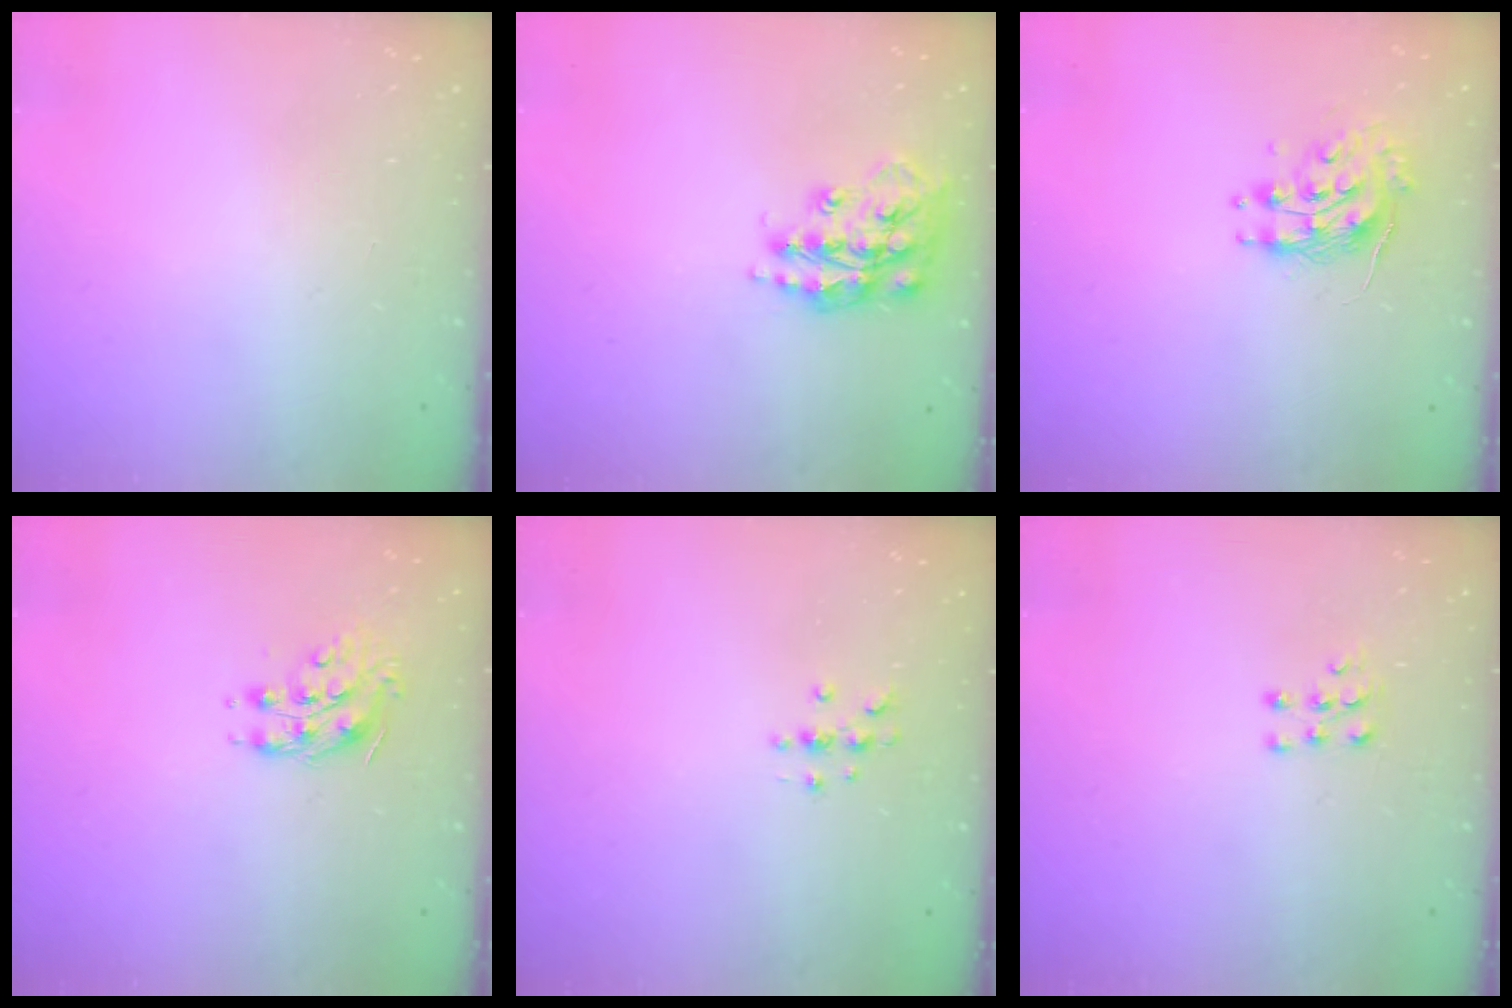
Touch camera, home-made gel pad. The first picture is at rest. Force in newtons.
{"total": 16.0, "press": 16.0, "slide": 1.2}
{"total": 9.3, "press": 9.3, "slide": 0.5}
{"total": 9.3, "press": 9.3, "slide": 0.2}
{"total": 3.3, "press": 3.3, "slide": 0.4}
{"total": 5.3, "press": 5.3, "slide": 0.4}